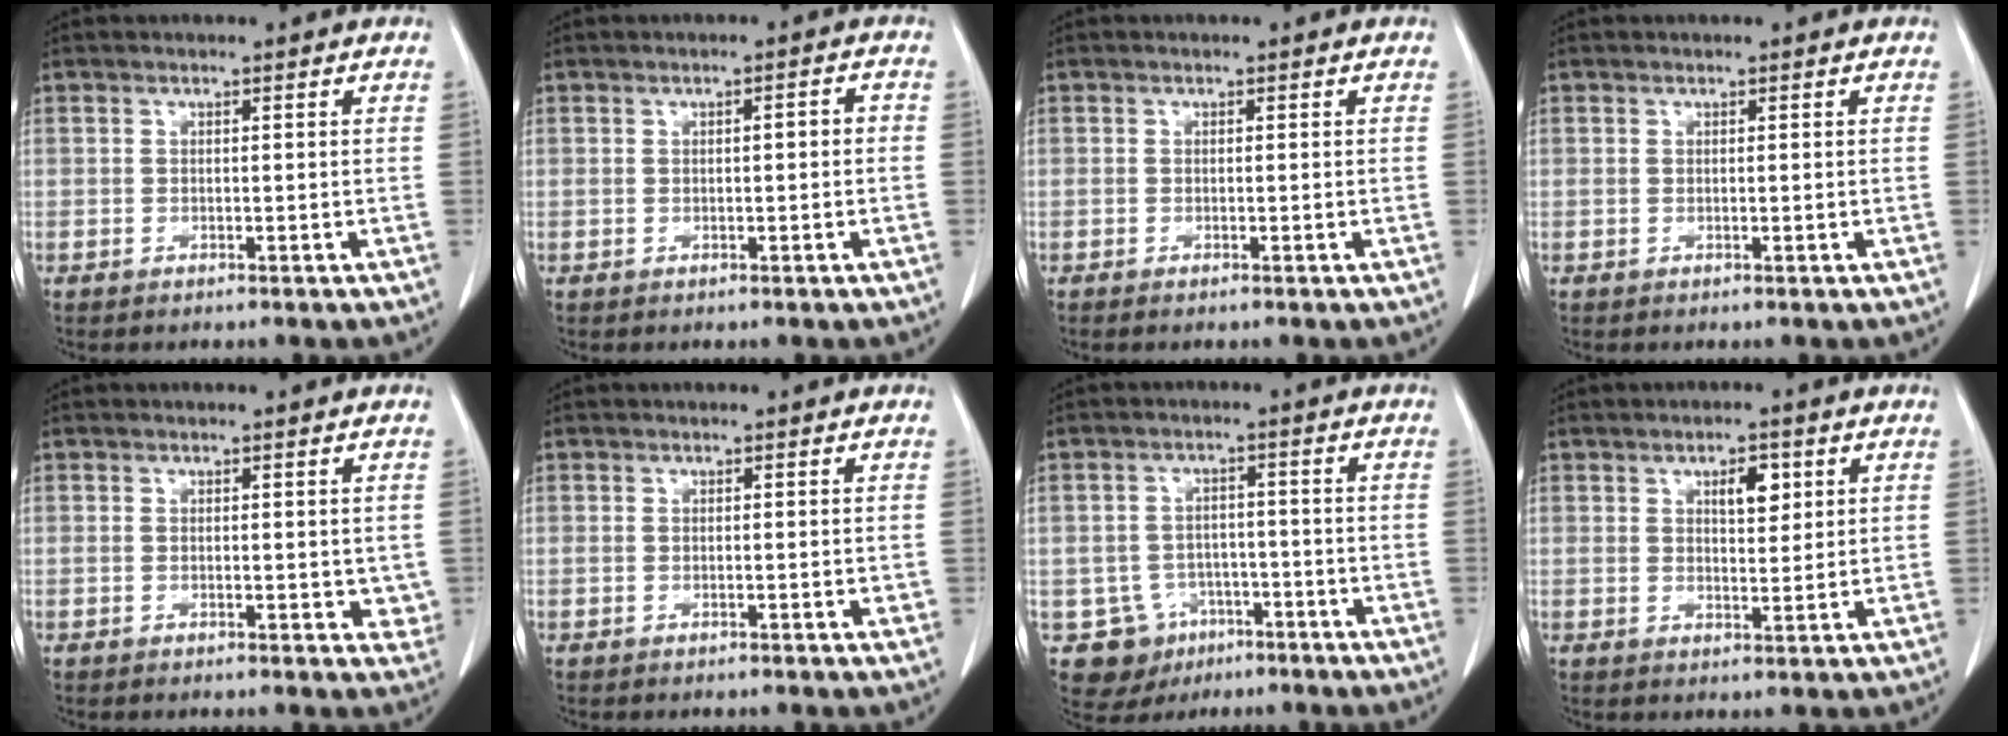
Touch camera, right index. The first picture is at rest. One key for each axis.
{"total": 1.6, "fx": -0.2, "fy": 0.5, "fz": 1.5, "tx": -0.022, "ty": 0.005, "tz": -0.002}
{"total": 0.7, "fx": -0.6, "fy": 0.1, "fz": 0.3, "tx": -0.011, "ty": -0.002, "tz": -0.009}
{"total": 0.0}
{"total": 2.9, "fx": 0.1, "fy": 1.8, "fz": 2.3, "tx": -0.010, "ty": -0.002, "tz": 0.002}
{"total": 0.7, "fx": 0.0, "fy": 0.3, "fz": 0.6, "tx": -0.004, "ty": 0.000, "tz": 0.002}
{"total": 7.4, "fx": -3.1, "fy": 6.7, "fz": 0.8, "tx": -0.011, "ty": 0.012, "tz": -0.034}
{"total": 4.1, "fx": 1.8, "fy": 1.7, "fz": 3.3, "tx": -0.052, "ty": 0.001, "tz": 0.029}